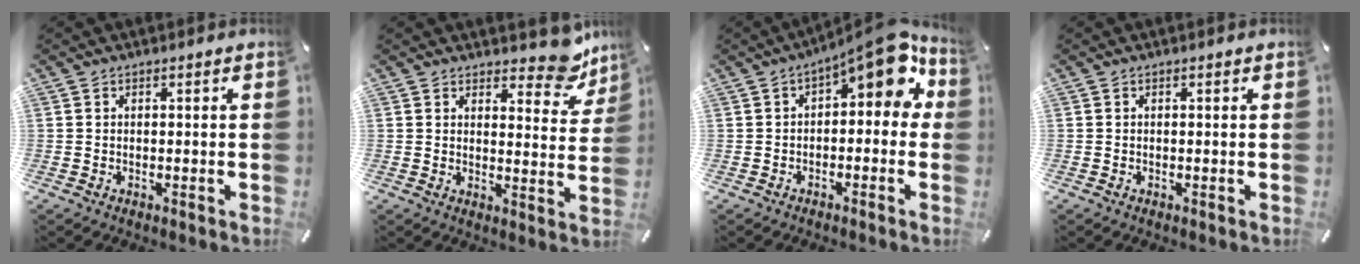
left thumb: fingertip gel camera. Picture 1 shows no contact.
{"total": 10.1, "force": [8.0, 4.5, 4.3], "torque": [-0.029, -0.063, 0.138]}
{"total": 9.4, "force": [4.0, 3.9, 7.6], "torque": [-0.103, -0.033, 0.063]}
{"total": 0.0}